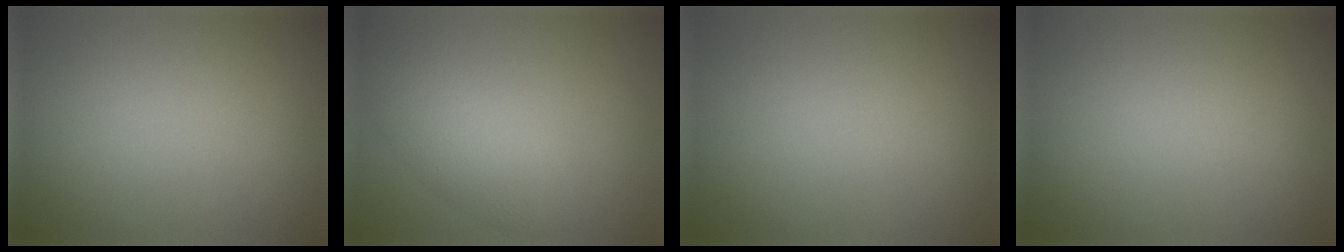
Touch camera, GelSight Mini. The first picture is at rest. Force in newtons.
{"total": 4.8, "press": 4.8, "slide": 0.2}
{"total": 0.0}
{"total": 0.0}